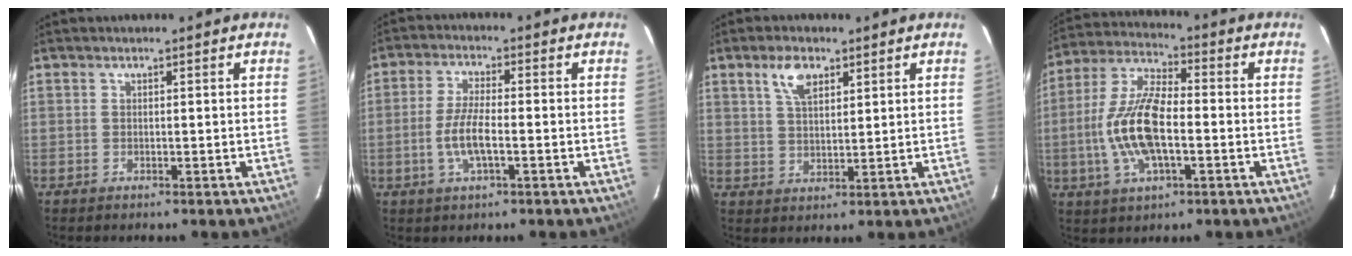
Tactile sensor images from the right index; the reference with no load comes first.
{"total": 6.2, "force": [-1.8, 1.6, 5.7], "torque": [-0.118, -0.002, -0.036]}
{"total": 5.4, "force": [3.1, 2.6, 3.7], "torque": [-0.067, 0.009, 0.060]}
{"total": 14.0, "force": [-2.6, 5.3, 12.7], "torque": [-0.268, 0.002, -0.053]}